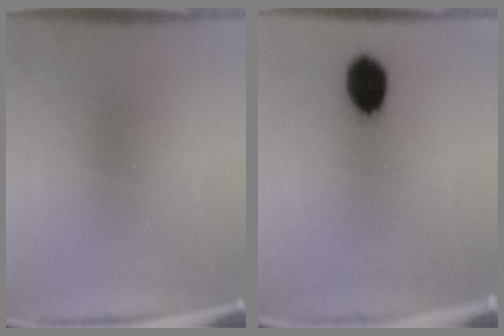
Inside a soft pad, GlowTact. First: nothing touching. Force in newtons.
{"total": 9.4}